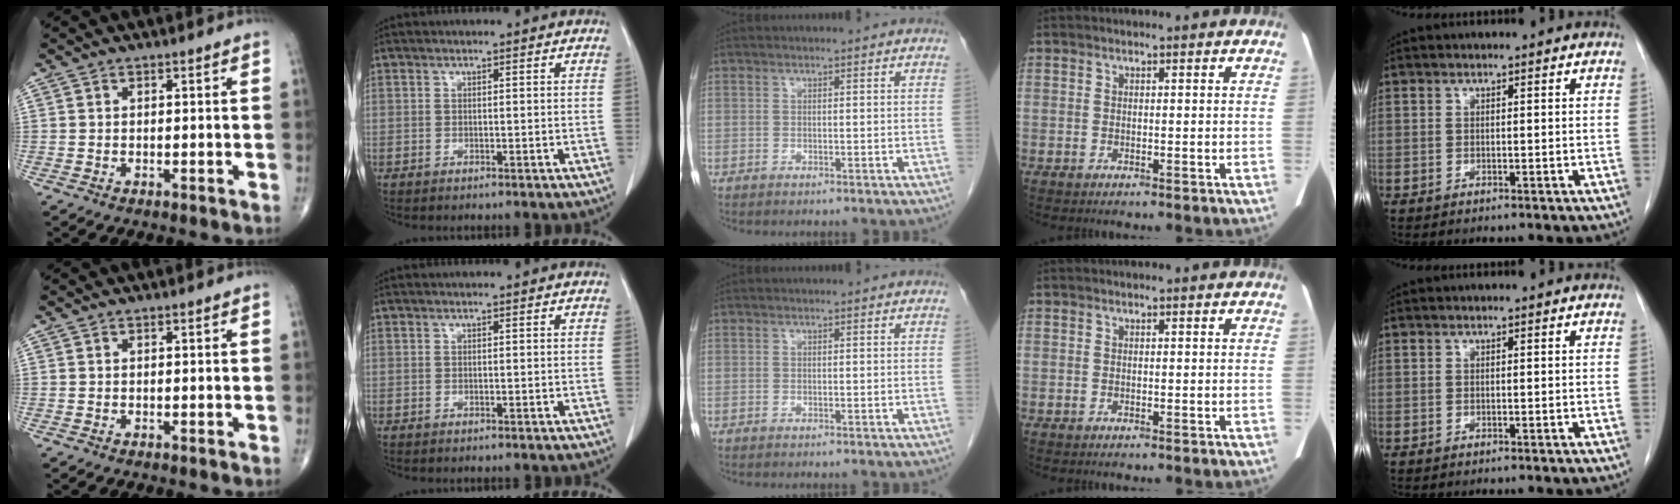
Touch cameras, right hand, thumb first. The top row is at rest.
{}